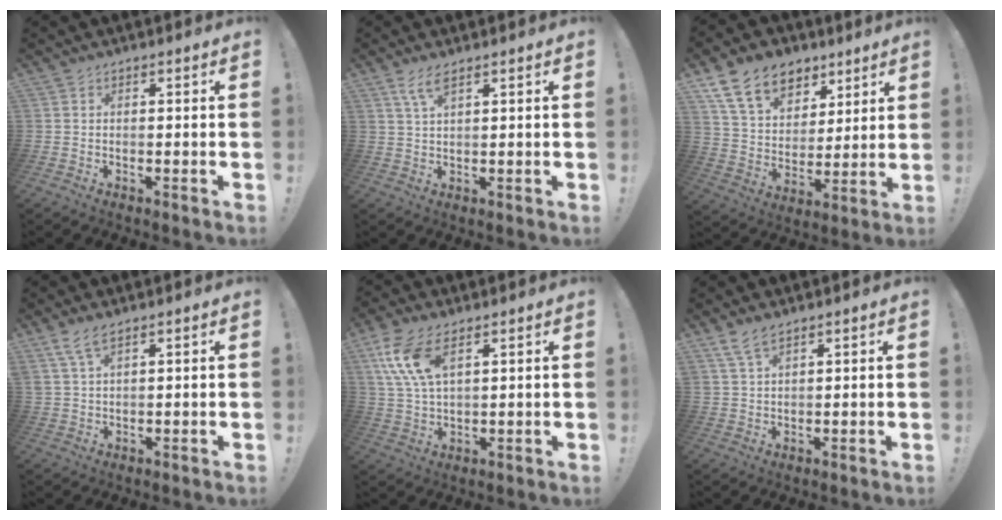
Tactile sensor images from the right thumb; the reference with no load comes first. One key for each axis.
{"total": 4.3, "fx": 2.7, "fy": 0.9, "fz": 3.2, "tx": -0.061, "ty": -0.005, "tz": 0.046}
{"total": 16.6, "fx": 9.7, "fy": 11.3, "fz": 7.3, "tx": -0.111, "ty": -0.054, "tz": 0.186}
{"total": 5.4, "fx": 3.7, "fy": 1.3, "fz": 3.6, "tx": -0.076, "ty": -0.010, "tz": 0.072}
{"total": 12.0, "fx": 5.9, "fy": 5.8, "fz": 8.7, "tx": -0.180, "ty": -0.010, "tz": 0.113}
{"total": 5.5, "fx": 4.3, "fy": 1.9, "fz": 2.8, "tx": -0.057, "ty": -0.016, "tz": 0.082}